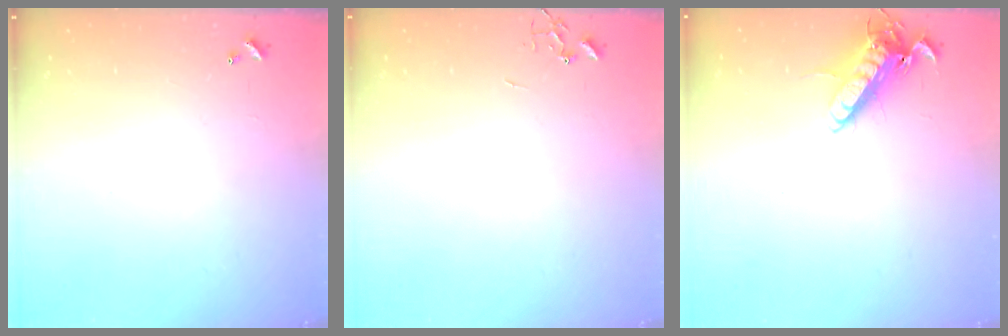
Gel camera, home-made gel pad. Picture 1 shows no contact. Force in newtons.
{"total": 0.0}
{"total": 12.8, "press": 12.7, "slide": 1.9}